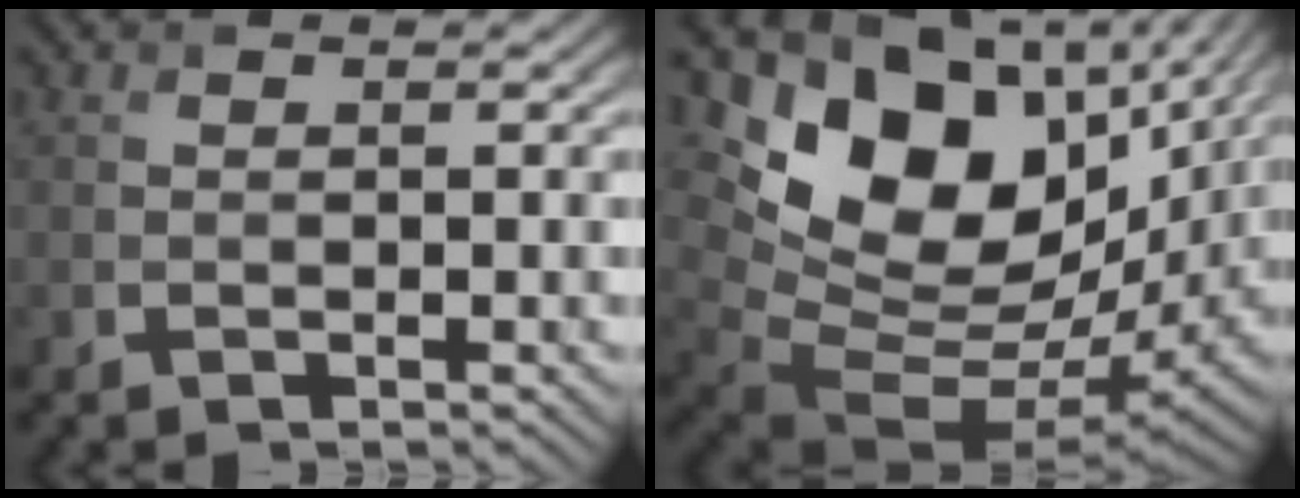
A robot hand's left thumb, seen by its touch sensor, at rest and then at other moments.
{"total": 19.2, "force": [4.8, 12.3, 14.0], "torque": [-0.262, -0.038, 0.124]}